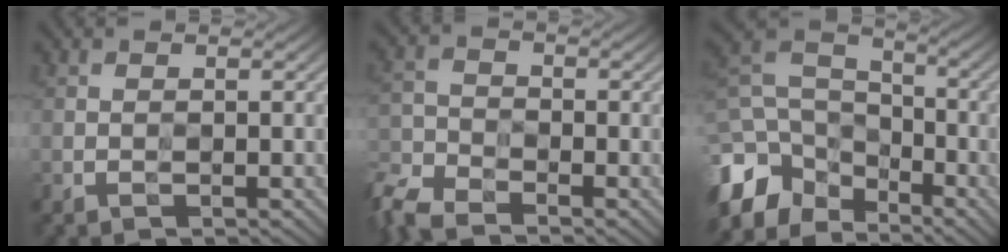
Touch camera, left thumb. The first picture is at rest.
{"total": 6.6, "force": [-5.9, 1.9, 2.2], "torque": [-0.057, -0.020, -0.127]}
{"total": 11.3, "force": [-6.7, 7.3, 5.4], "torque": [-0.163, -0.013, -0.135]}